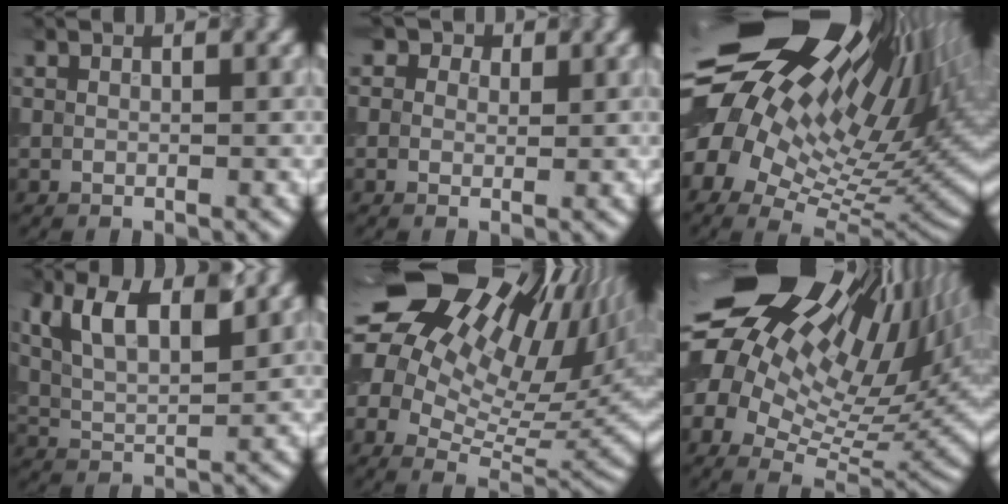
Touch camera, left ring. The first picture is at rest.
{"total": 4.3, "force": [2.4, 3.0, 1.9], "torque": [-0.022, 0.010, 0.002]}
{"total": 20.5, "force": [8.4, 10.5, 15.5], "torque": [-0.267, 0.038, 0.156]}
{"total": 6.8, "force": [3.2, 2.8, 5.3], "torque": [-0.106, 0.010, 0.055]}
{"total": 19.1, "force": [9.0, 11.1, 12.7], "torque": [-0.215, 0.041, 0.159]}
{"total": 21.1, "force": [9.1, 12.7, 14.1], "torque": [-0.275, 0.039, 0.171]}